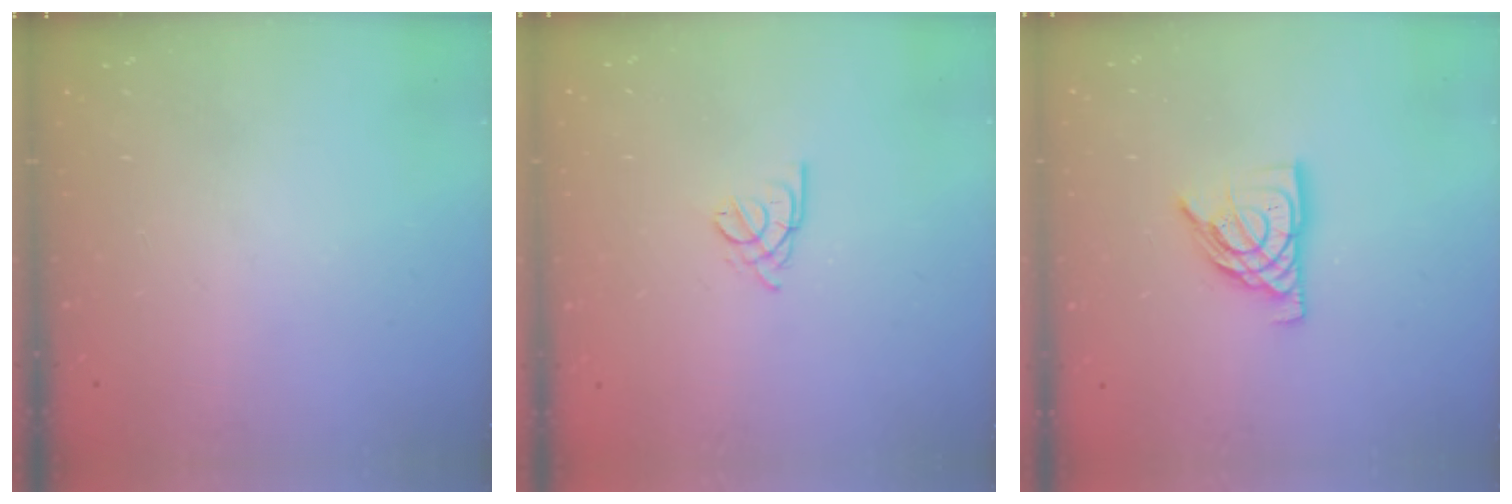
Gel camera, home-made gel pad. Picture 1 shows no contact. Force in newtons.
{"total": 1.6, "press": 1.5, "slide": 0.5}
{"total": 11.1, "press": 11.0, "slide": 1.0}